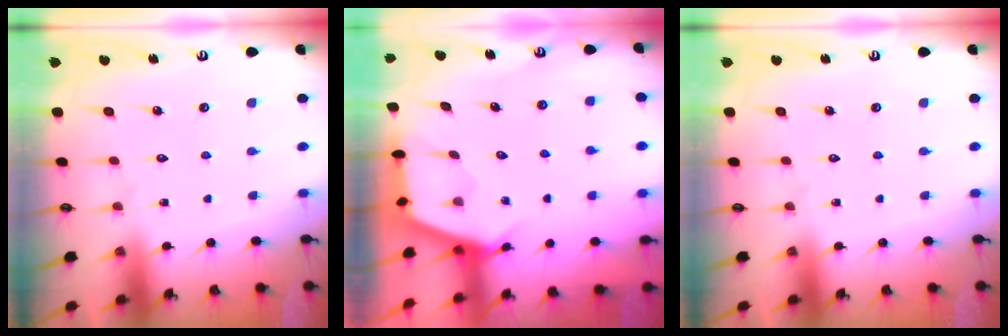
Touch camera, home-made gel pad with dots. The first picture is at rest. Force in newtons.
{"total": 2.7, "press": 2.7, "slide": 0.4}
{"total": 0.0}